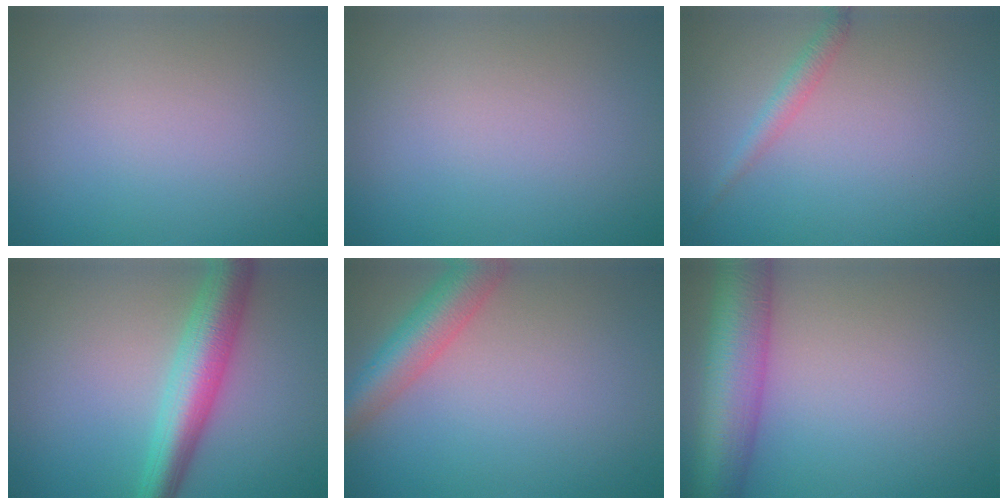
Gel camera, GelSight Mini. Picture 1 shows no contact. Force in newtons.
{"total": 0.0}
{"total": 1.4, "press": 1.4, "slide": 0.0}
{"total": 6.0, "press": 6.0, "slide": 0.2}
{"total": 4.9, "press": 4.9, "slide": 0.2}
{"total": 8.3, "press": 8.3, "slide": 0.5}